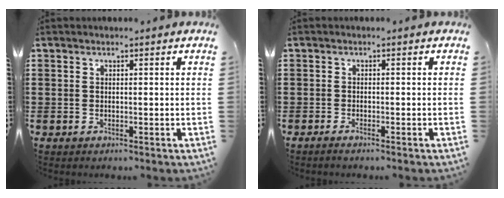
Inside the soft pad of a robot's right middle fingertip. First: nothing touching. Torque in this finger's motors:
{"motor_torque": [-0.35, 0.53, -0.01, -0.01]}